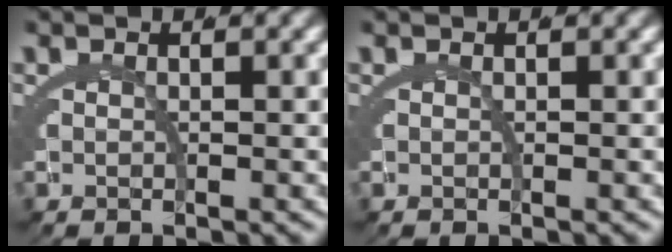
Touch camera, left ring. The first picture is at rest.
{"total": 0.0}